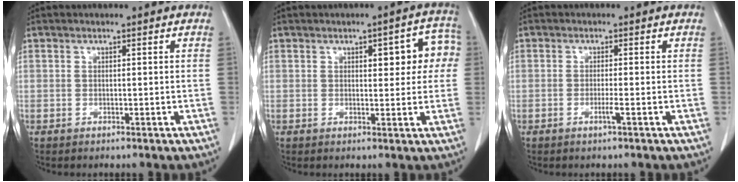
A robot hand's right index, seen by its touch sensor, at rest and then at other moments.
{"total": 6.8, "force": [1.6, 2.7, 6.0], "torque": [-0.057, 0.025, 0.017]}
{"total": 1.6, "force": [-0.7, -0.3, 1.4], "torque": [-0.028, -0.003, -0.014]}